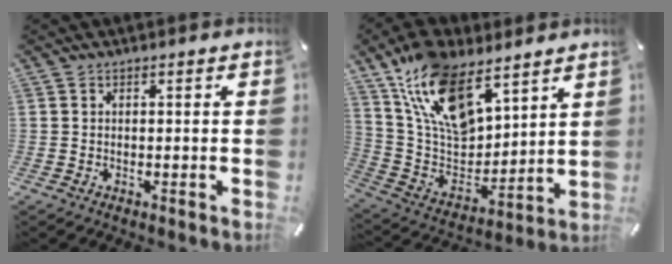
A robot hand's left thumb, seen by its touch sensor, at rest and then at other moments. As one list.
[{"total": 18.7, "force": [12.6, 9.5, 9.9], "torque": [-0.223, -0.069, 0.231]}]